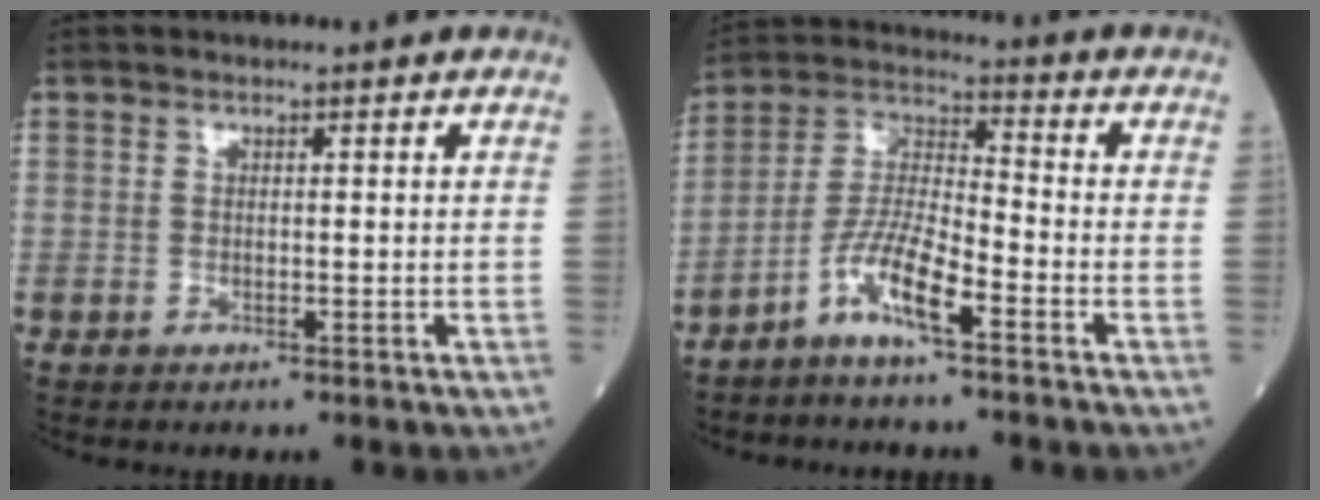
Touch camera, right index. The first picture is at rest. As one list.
[{"total": 8.4, "force": [-5.1, 1.0, 6.6], "torque": [-0.143, 0.001, -0.106]}]